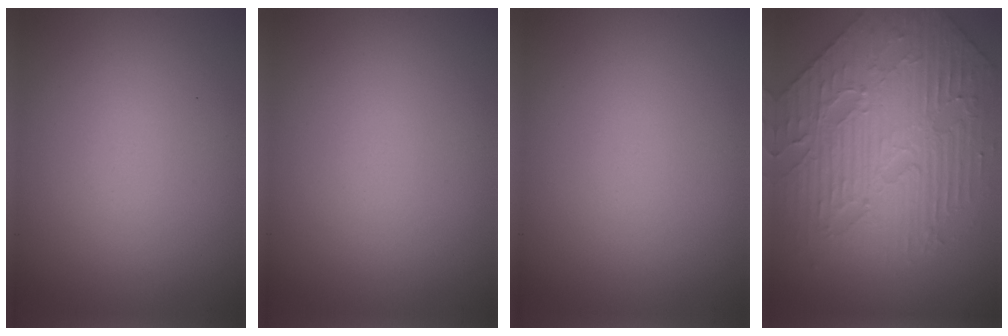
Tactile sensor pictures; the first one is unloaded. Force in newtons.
{"total": 0.0}
{"total": 0.0}
{"total": 6.4, "press": 5.4, "slide": 3.4}